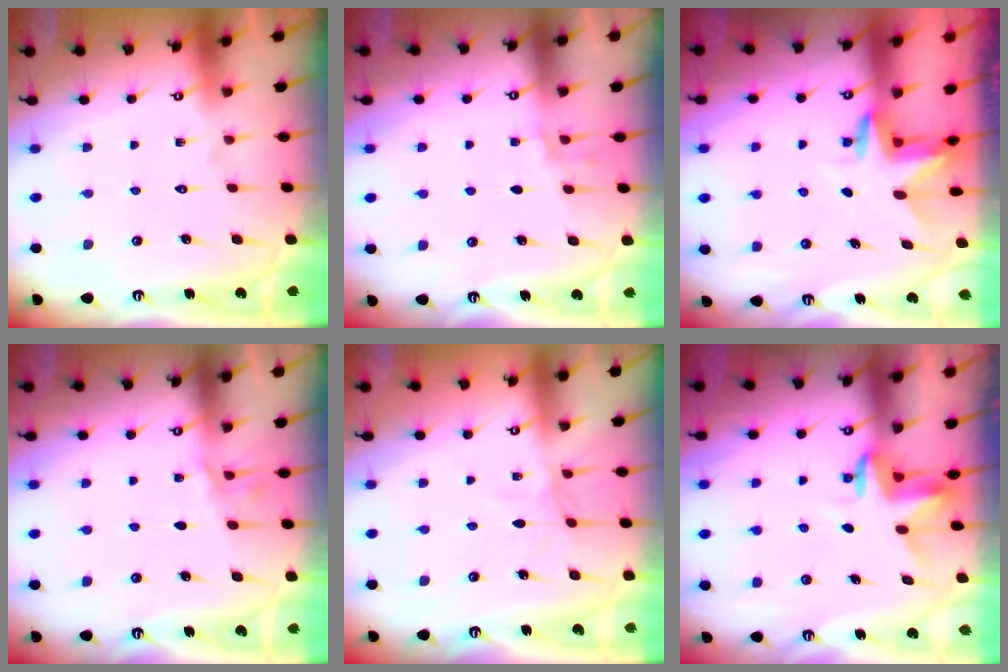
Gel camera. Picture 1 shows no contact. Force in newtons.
{"total": 2.7, "press": 2.4, "slide": 1.4}
{"total": 3.2, "press": 3.2, "slide": 0.3}
{"total": 3.5, "press": 3.4, "slide": 0.5}
{"total": 2.7, "press": 2.7, "slide": 0.4}
{"total": 3.4, "press": 3.4, "slide": 0.2}